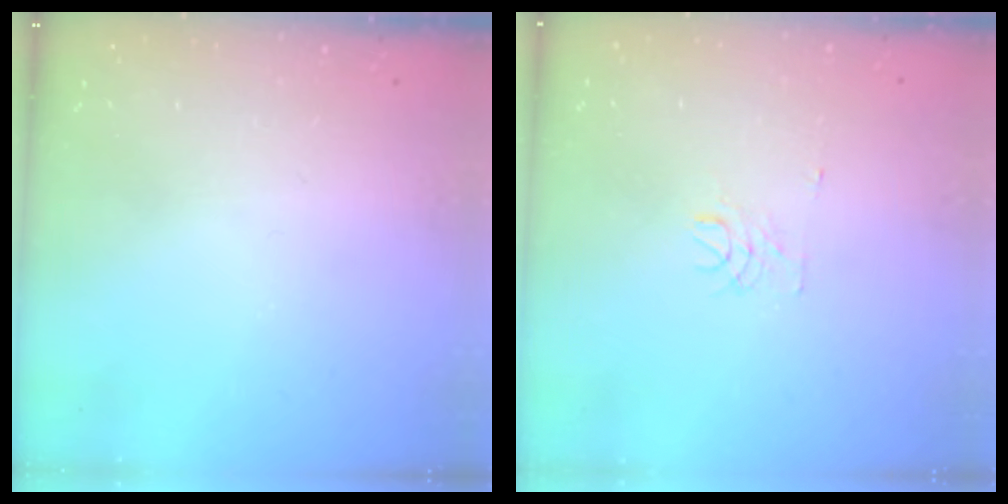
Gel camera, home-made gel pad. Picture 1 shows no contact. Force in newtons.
{"total": 3.5, "press": 3.5, "slide": 0.3}